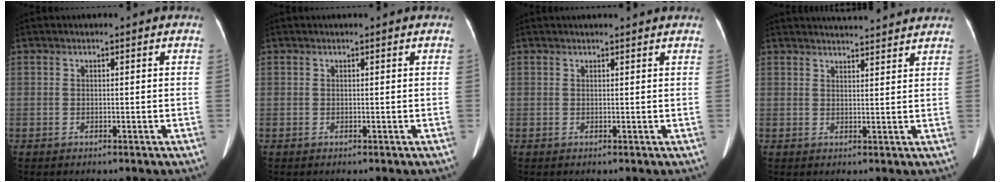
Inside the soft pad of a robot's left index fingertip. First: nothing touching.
{"total": 0.0}
{"total": 3.8, "force": [3.6, 0.0, 1.0], "torque": [-0.012, 0.022, 0.040]}
{"total": 8.8, "force": [8.4, 0.6, 2.4], "torque": [-0.035, 0.021, 0.102]}